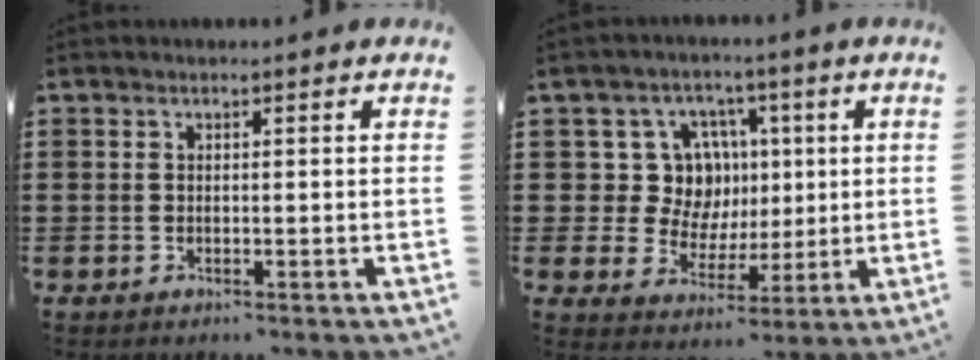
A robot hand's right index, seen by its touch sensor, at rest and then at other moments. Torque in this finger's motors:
{"motor_torque": [0.19, 0.14, 0.11, 0.00]}